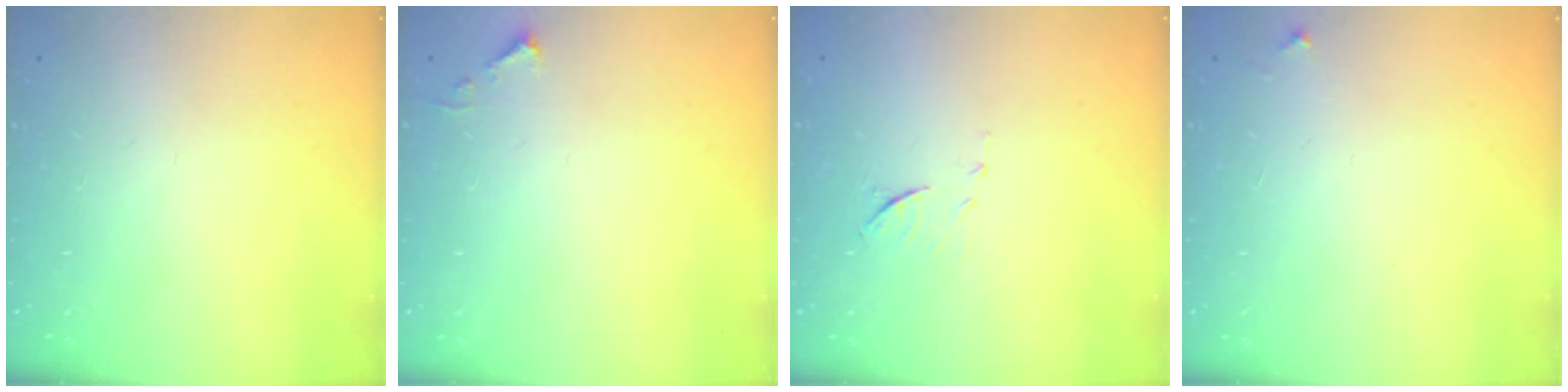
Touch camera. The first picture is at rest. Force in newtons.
{"total": 3.7, "press": 3.6, "slide": 0.5}
{"total": 6.3, "press": 6.2, "slide": 0.6}
{"total": 3.5, "press": 3.5, "slide": 0.3}